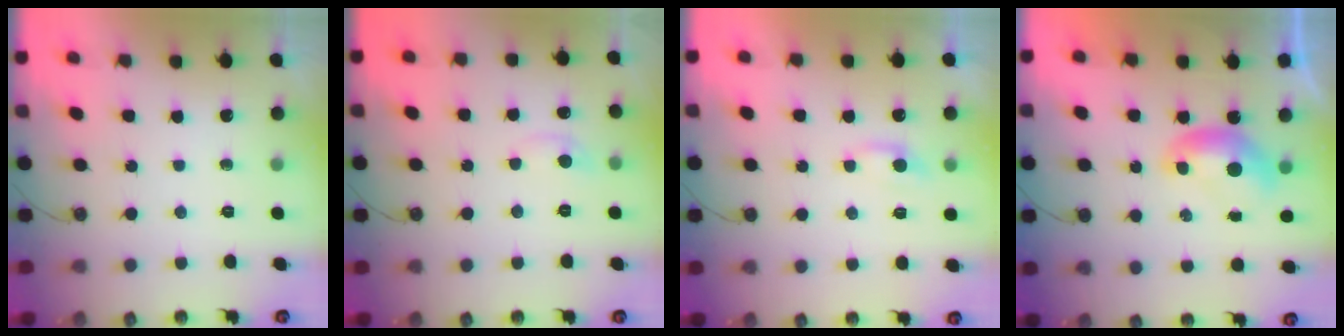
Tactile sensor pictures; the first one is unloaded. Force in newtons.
{"total": 0.8, "press": 0.3, "slide": 0.7}
{"total": 0.0}
{"total": 0.0}